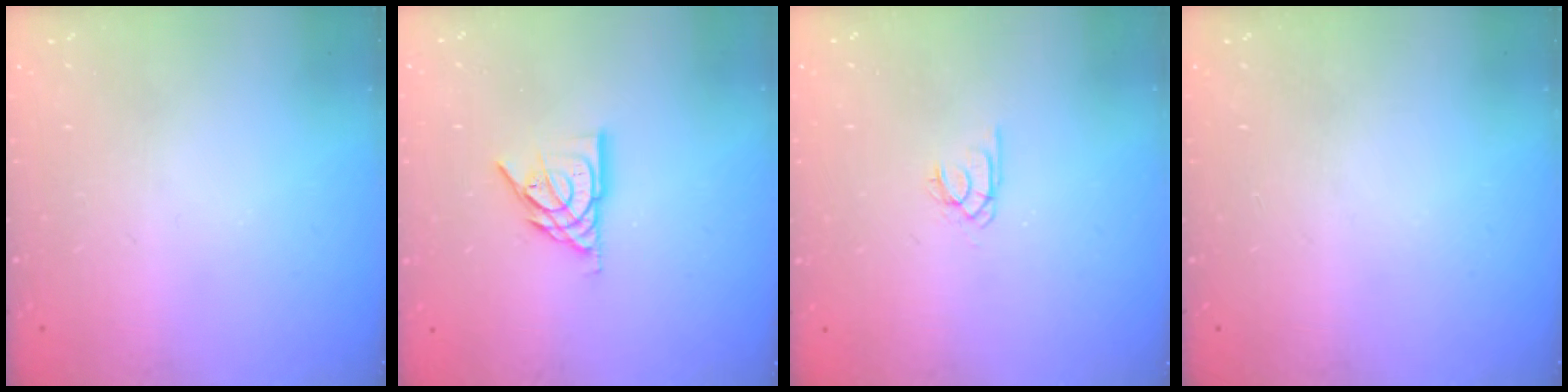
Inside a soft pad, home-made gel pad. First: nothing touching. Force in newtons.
{"total": 8.3, "press": 8.3, "slide": 0.6}
{"total": 1.7, "press": 1.6, "slide": 0.4}
{"total": 0.0}